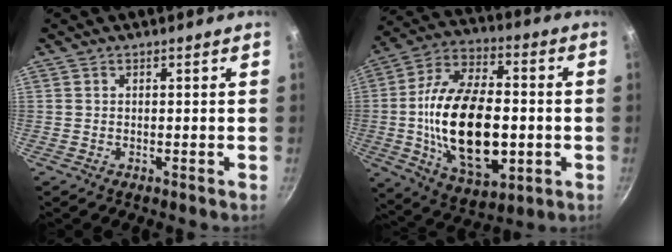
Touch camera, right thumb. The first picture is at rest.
{"total": 24.6, "force": [-2.6, 13.7, 20.2], "torque": [-0.347, 0.018, -0.039]}